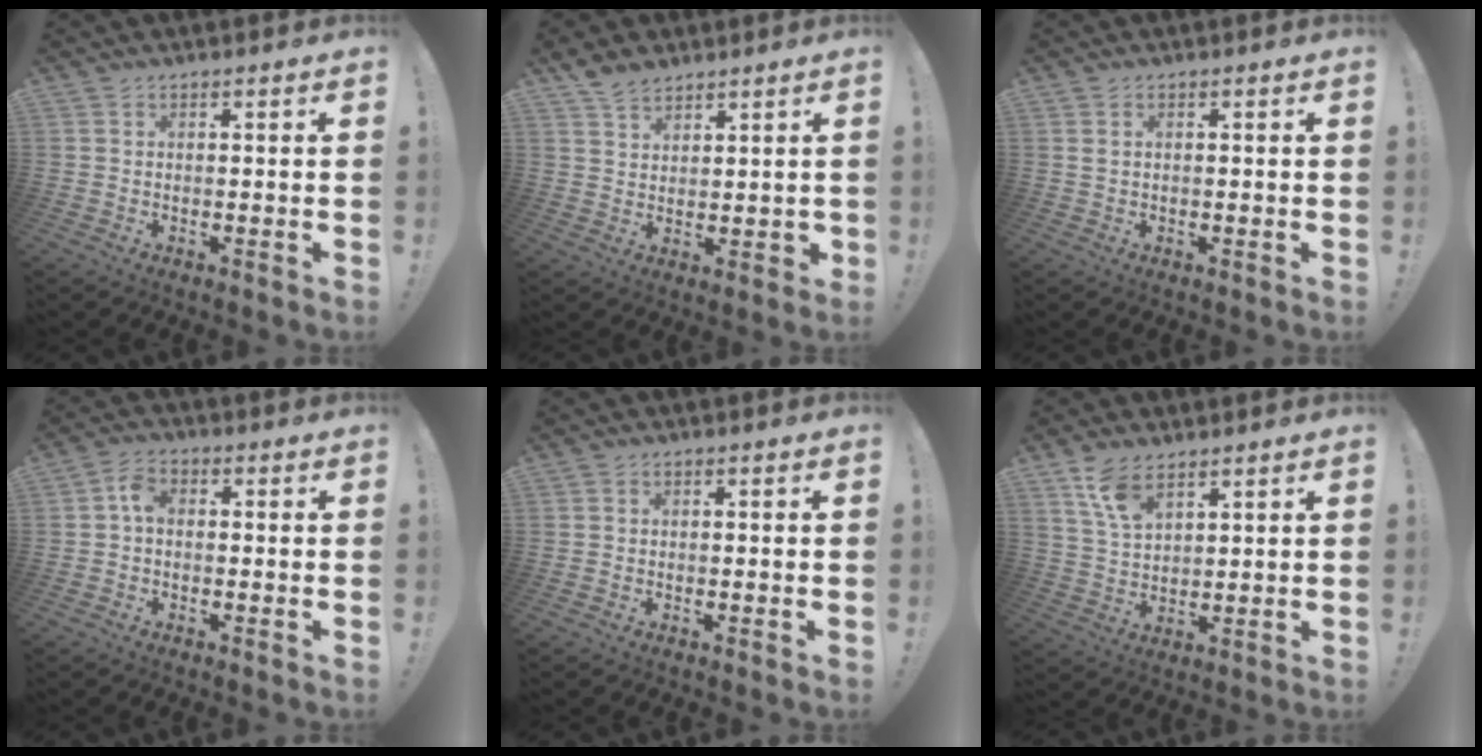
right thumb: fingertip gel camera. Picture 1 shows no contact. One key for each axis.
{"total": 8.1, "fx": 5.5, "fy": 5.4, "fz": 2.6, "tx": -0.041, "ty": -0.029, "tz": 0.110}
{"total": 1.0, "fx": 0.7, "fy": 0.4, "fz": 0.6, "tx": -0.015, "ty": 0.004, "tz": 0.012}
{"total": 4.2, "fx": -0.1, "fy": 2.6, "fz": 3.3, "tx": -0.061, "ty": 0.013, "tz": -0.001}
{"total": 1.0, "fx": -0.8, "fy": 0.6, "fz": 0.3, "tx": -0.004, "ty": 0.003, "tz": -0.014}
{"total": 7.8, "fx": 5.3, "fy": 3.4, "fz": 4.7, "tx": -0.088, "ty": -0.023, "tz": 0.099}